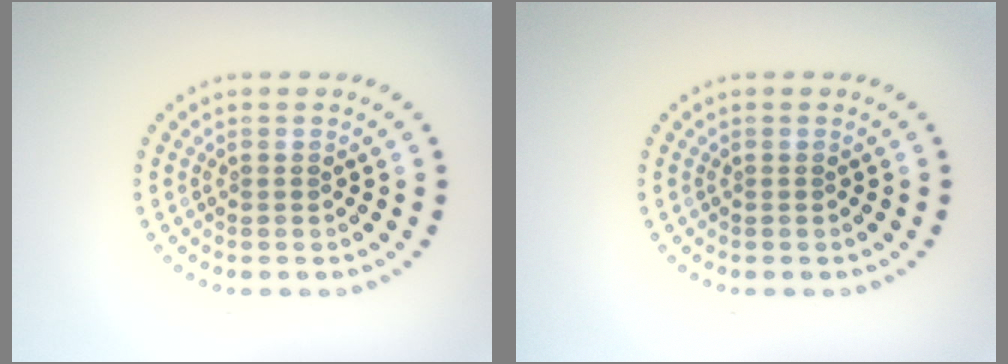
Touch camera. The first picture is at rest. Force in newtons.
{"total": 0.0}